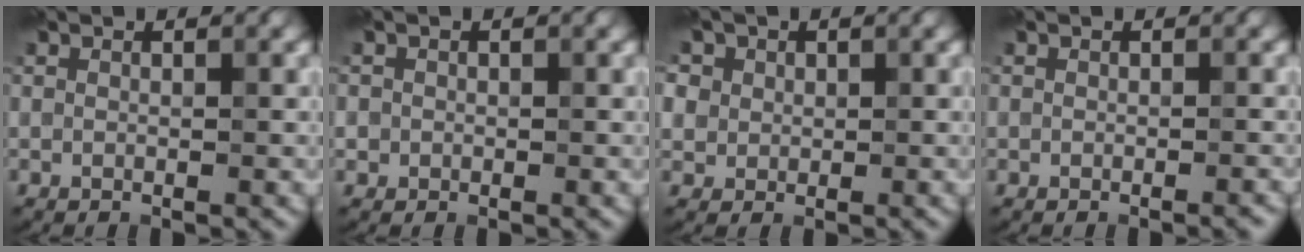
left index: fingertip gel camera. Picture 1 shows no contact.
{"total": 0.9, "force": [0.0, 0.9, 0.0], "torque": [0.011, -0.004, -0.002]}
{"total": 5.7, "force": [2.8, 4.5, 2.3], "torque": [-0.051, 0.019, 0.031]}
{"total": 0.6, "force": [-0.5, 0.4, 0.1], "torque": [0.001, -0.002, -0.007]}